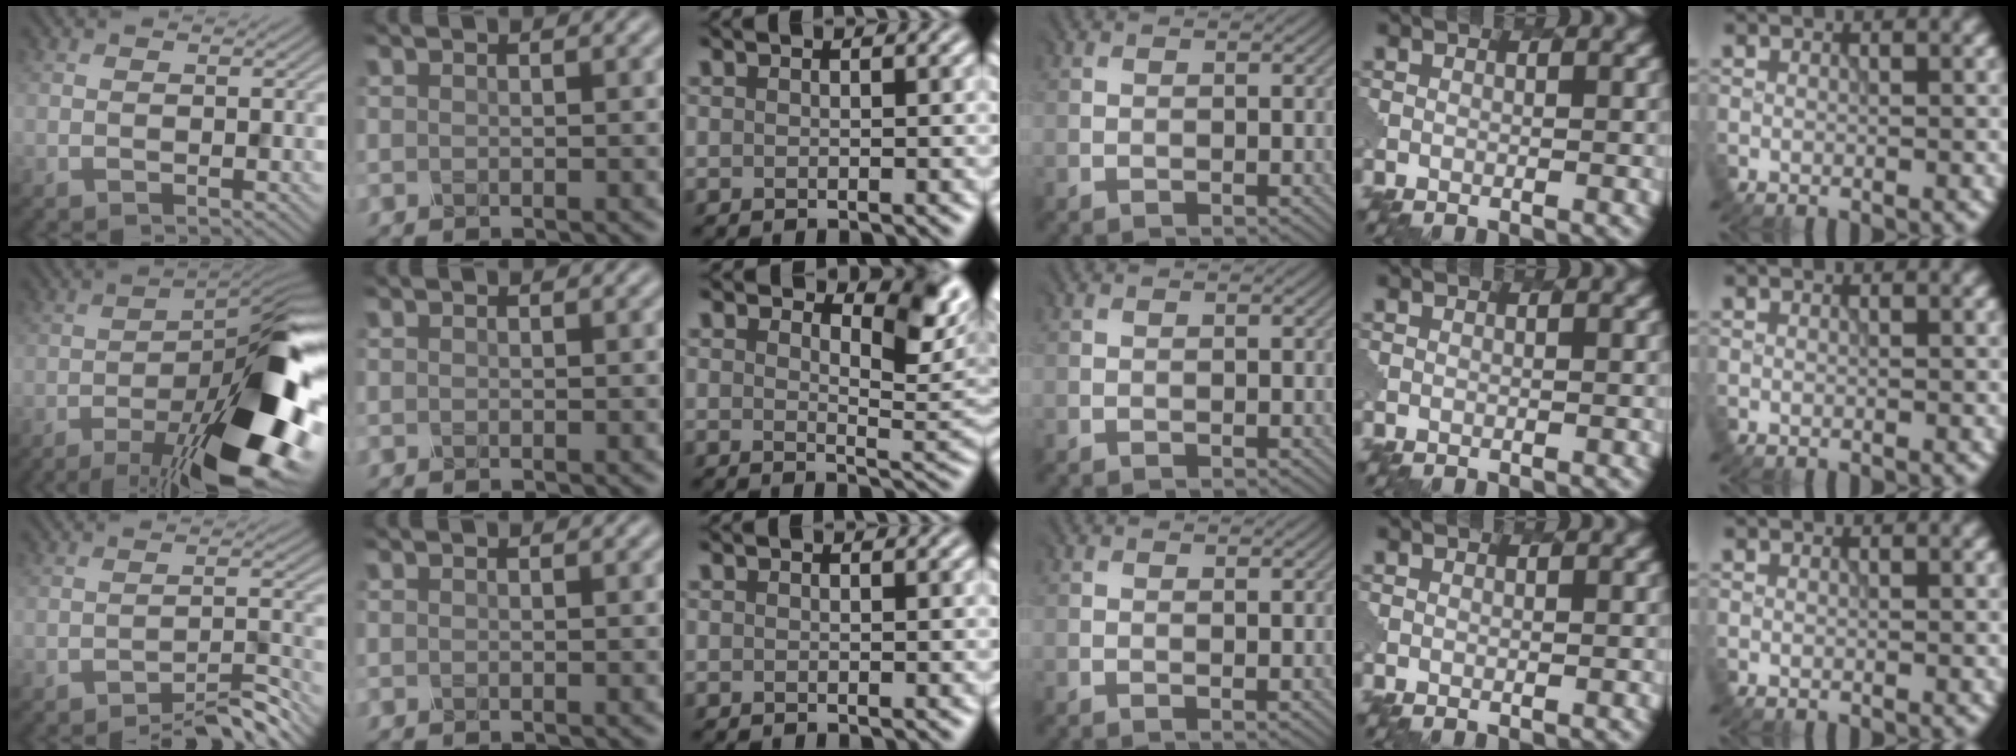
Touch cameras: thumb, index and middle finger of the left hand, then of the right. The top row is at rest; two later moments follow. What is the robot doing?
{"motion": "dispense", "object": "toothpaste"}